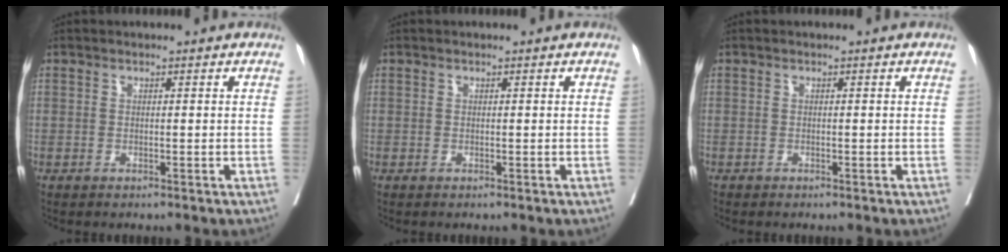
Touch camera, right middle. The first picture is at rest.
{"total": 0.0}
{"total": 0.0}